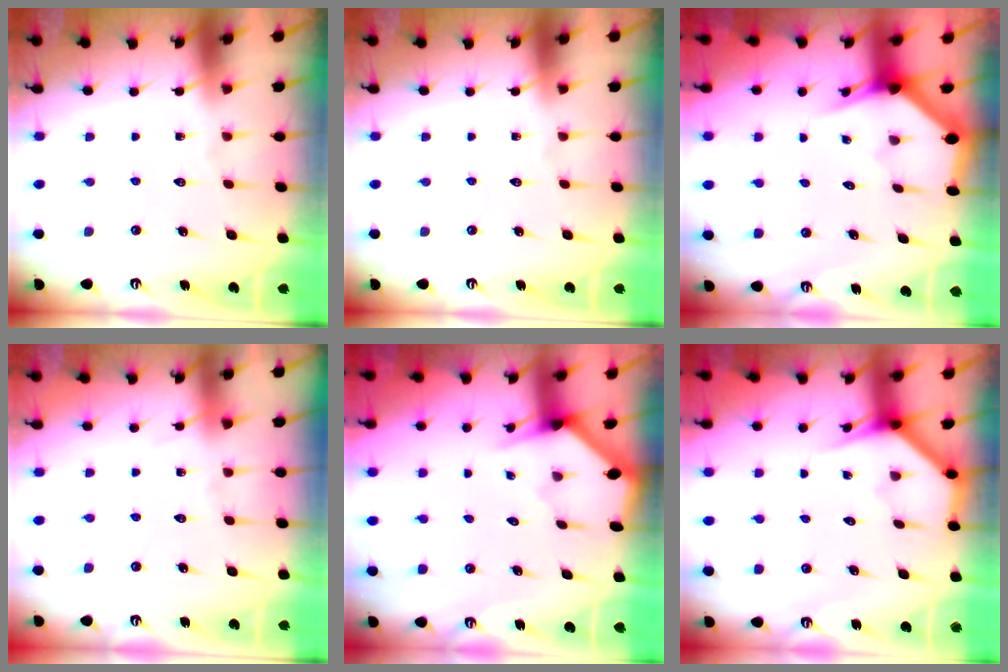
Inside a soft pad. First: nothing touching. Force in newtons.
{"total": 0.0}
{"total": 3.0, "press": 3.0, "slide": 0.1}
{"total": 5.2, "press": 5.1, "slide": 0.6}
{"total": 2.9, "press": 2.9, "slide": 0.2}
{"total": 3.8, "press": 3.8, "slide": 0.3}